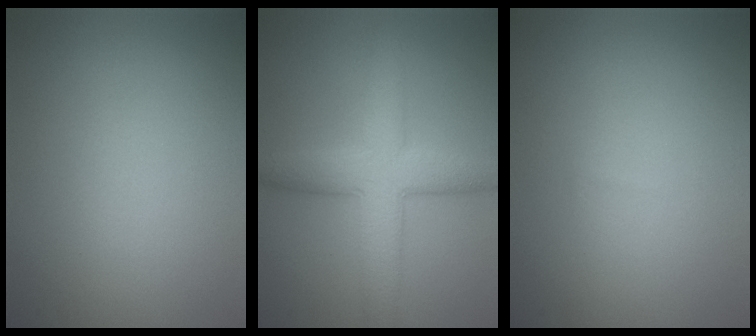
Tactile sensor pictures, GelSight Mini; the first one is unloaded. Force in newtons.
{"total": 5.8, "press": 5.8, "slide": 0.2}
{"total": 0.0}